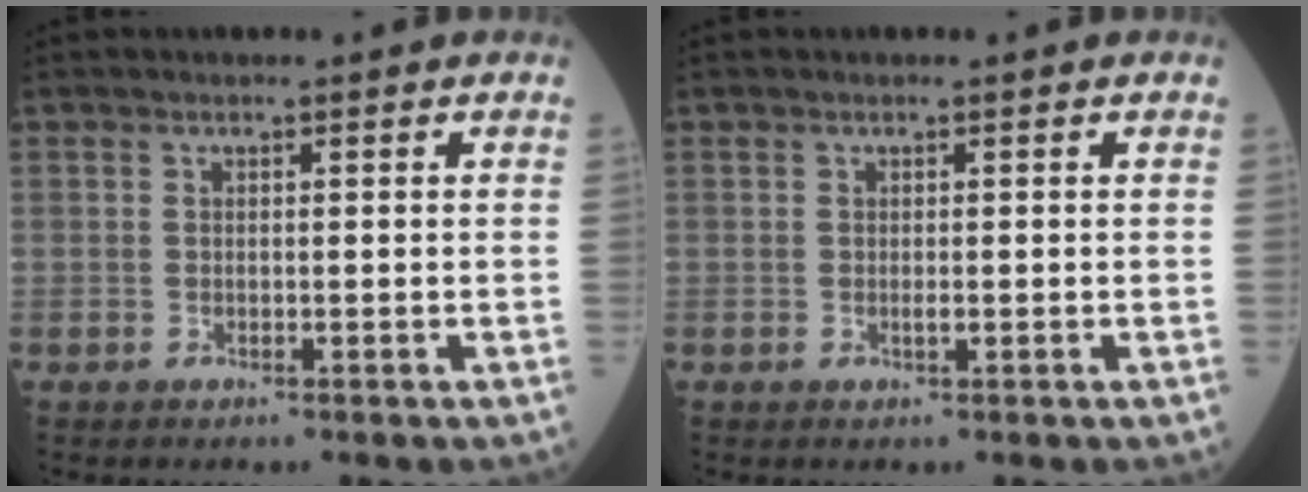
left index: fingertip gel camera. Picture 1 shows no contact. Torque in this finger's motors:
{"motor_torque": [0.44, -0.13, 0.12, 0.02]}